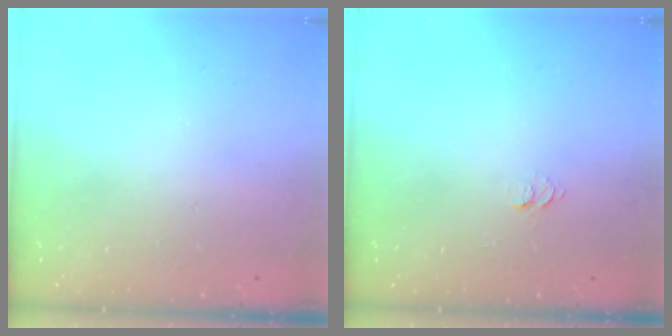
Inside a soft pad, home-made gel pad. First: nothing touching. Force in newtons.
{"total": 4.7, "press": 4.6, "slide": 0.5}